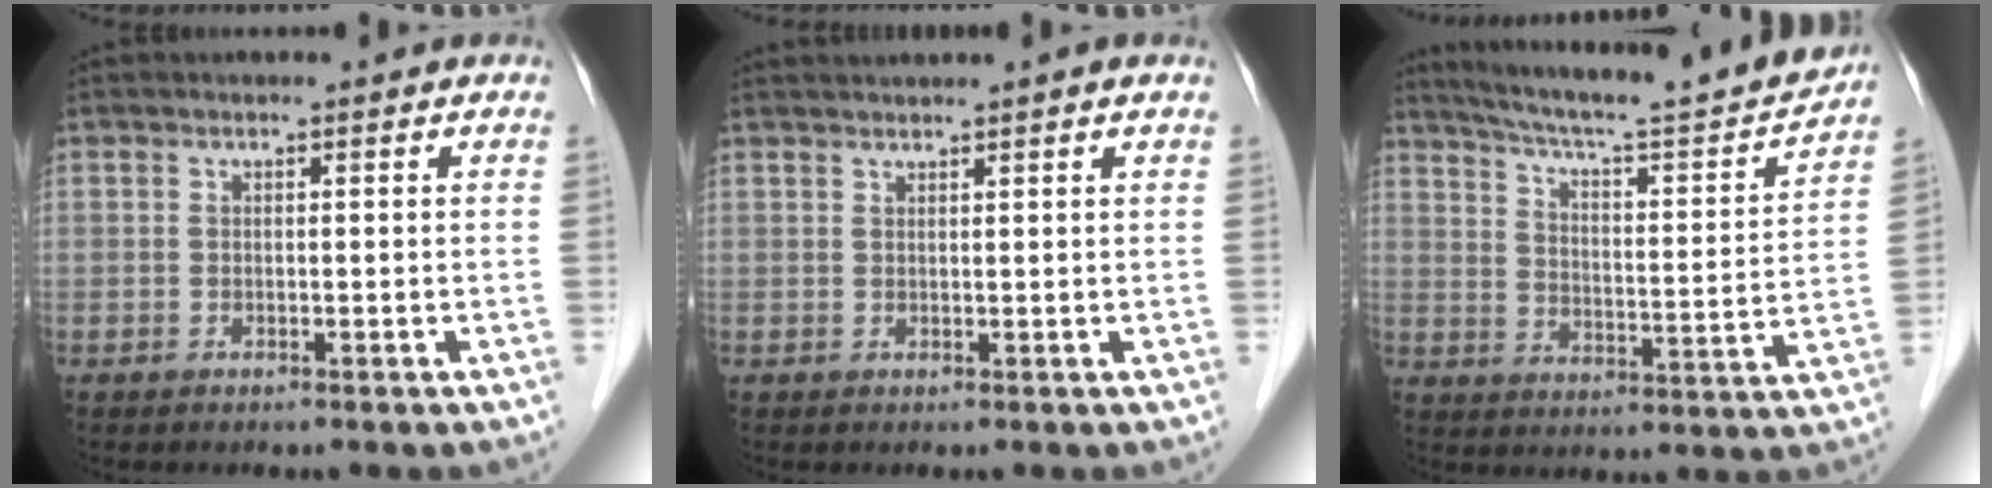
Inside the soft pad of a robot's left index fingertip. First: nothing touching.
{"total": 3.0, "force": [2.5, -0.5, 1.5], "torque": [-0.019, 0.027, 0.046]}
{"total": 20.9, "force": [19.1, 0.4, 8.6], "torque": [-0.137, -0.034, 0.270]}